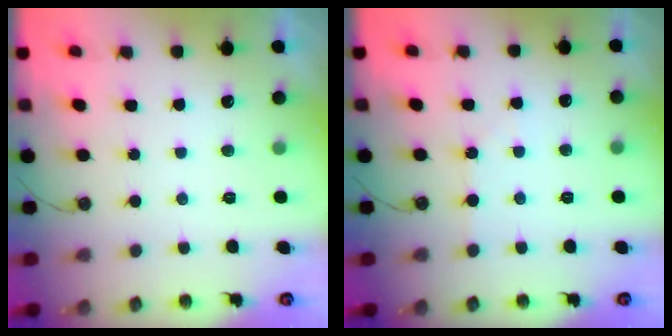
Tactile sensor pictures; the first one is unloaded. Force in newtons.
{"total": 2.9, "press": 2.8, "slide": 0.5}